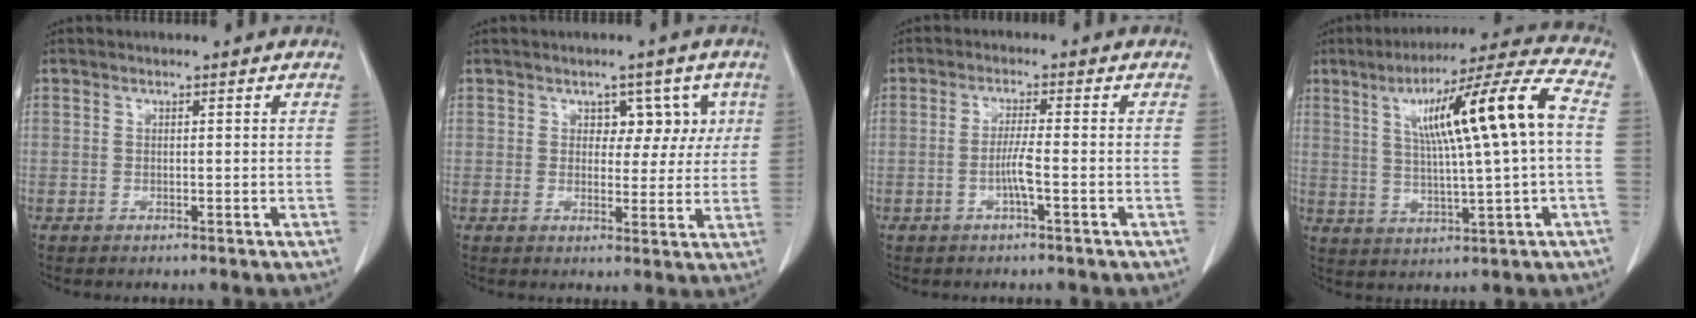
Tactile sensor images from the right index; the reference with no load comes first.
{"total": 6.1, "force": [2.1, 4.1, 4.0], "torque": [-0.039, 0.022, 0.031]}
{"total": 3.5, "force": [-1.2, 0.0, 3.3], "torque": [-0.066, 0.002, -0.024]}
{"total": 17.0, "force": [2.9, 0.7, 16.7], "torque": [-0.270, 0.029, 0.047]}